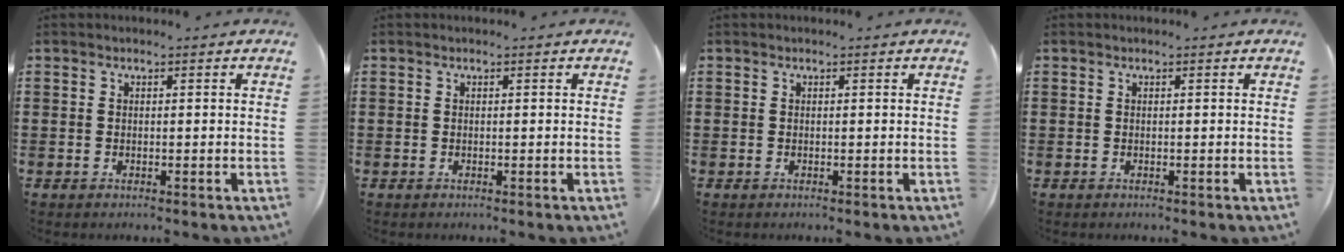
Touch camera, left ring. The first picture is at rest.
{"total": 0.0}
{"total": 0.0}
{"total": 0.0}